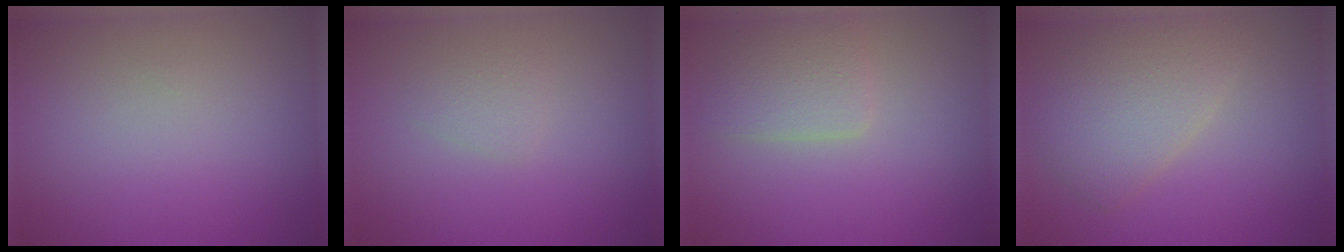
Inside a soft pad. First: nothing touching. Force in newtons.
{"total": 1.1, "press": 1.1, "slide": 0.1}
{"total": 2.8, "press": 2.8, "slide": 0.0}
{"total": 4.5, "press": 4.5, "slide": 0.2}